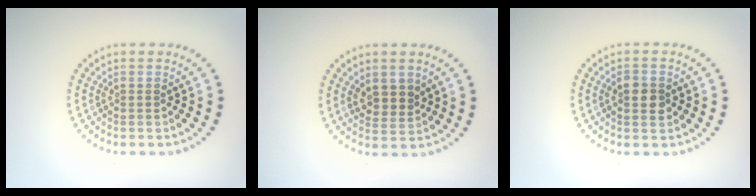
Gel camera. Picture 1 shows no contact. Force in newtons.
{"total": 2.2, "press": 2.0, "slide": 1.0}
{"total": 2.0, "press": 1.9, "slide": 0.1}